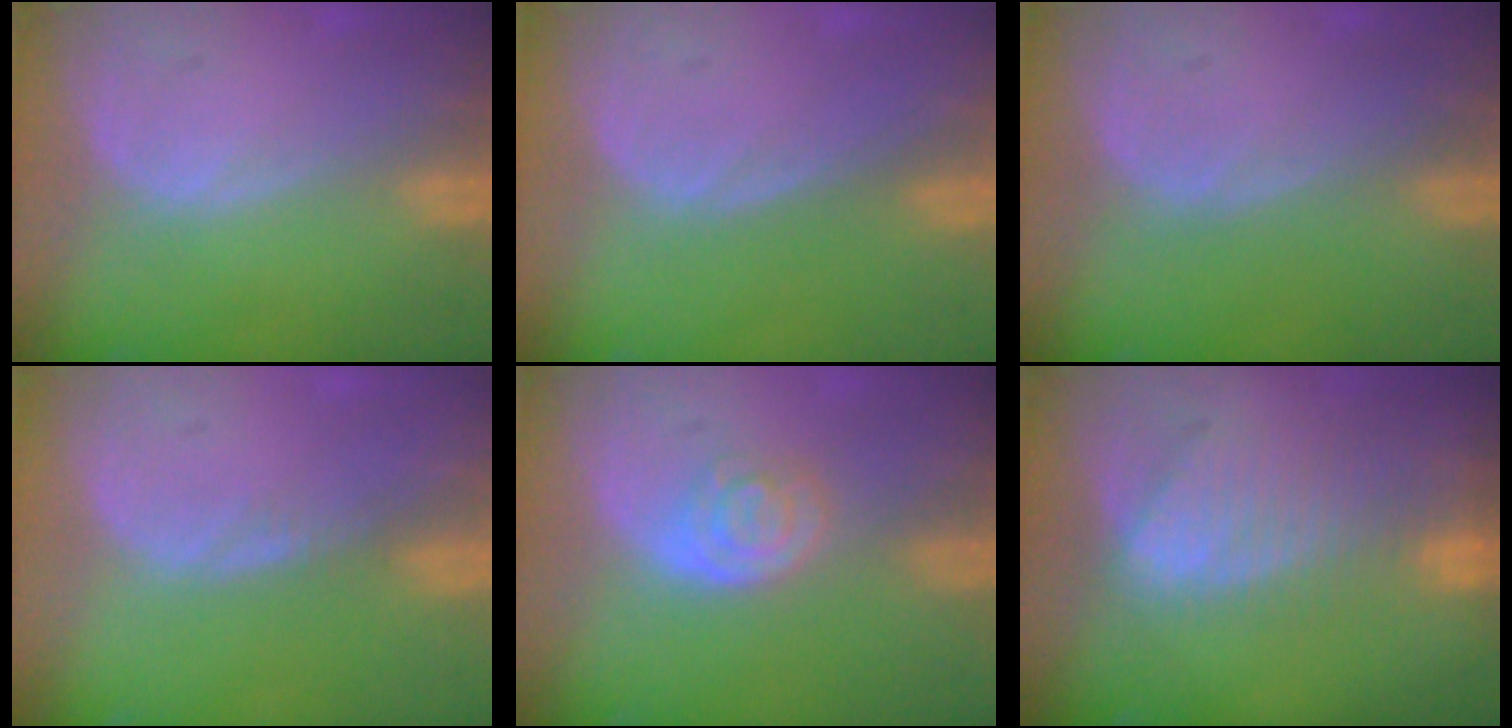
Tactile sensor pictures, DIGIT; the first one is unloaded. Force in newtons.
{"total": 0.0}
{"total": 0.0}
{"total": 0.8, "press": 0.8, "slide": 0.1}
{"total": 4.0, "press": 3.6, "slide": 1.7}
{"total": 8.4, "press": 7.7, "slide": 3.5}